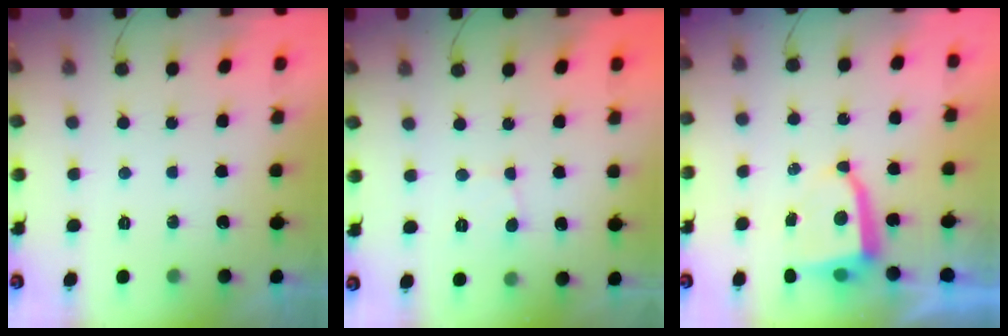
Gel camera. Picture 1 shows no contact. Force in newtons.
{"total": 3.6, "press": 3.5, "slide": 0.4}
{"total": 5.7, "press": 5.7, "slide": 0.5}